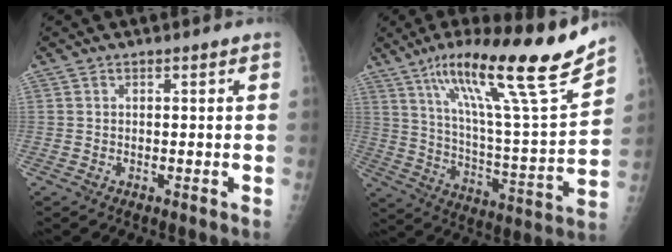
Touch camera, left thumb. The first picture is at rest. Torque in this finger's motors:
{"motor_torque": [1.06, -0.26, 1.42, -1.34, 0.45]}